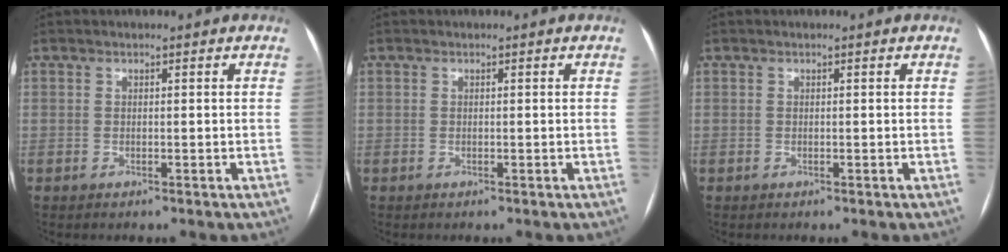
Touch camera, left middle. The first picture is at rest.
{"total": 0.0}
{"total": 0.0}